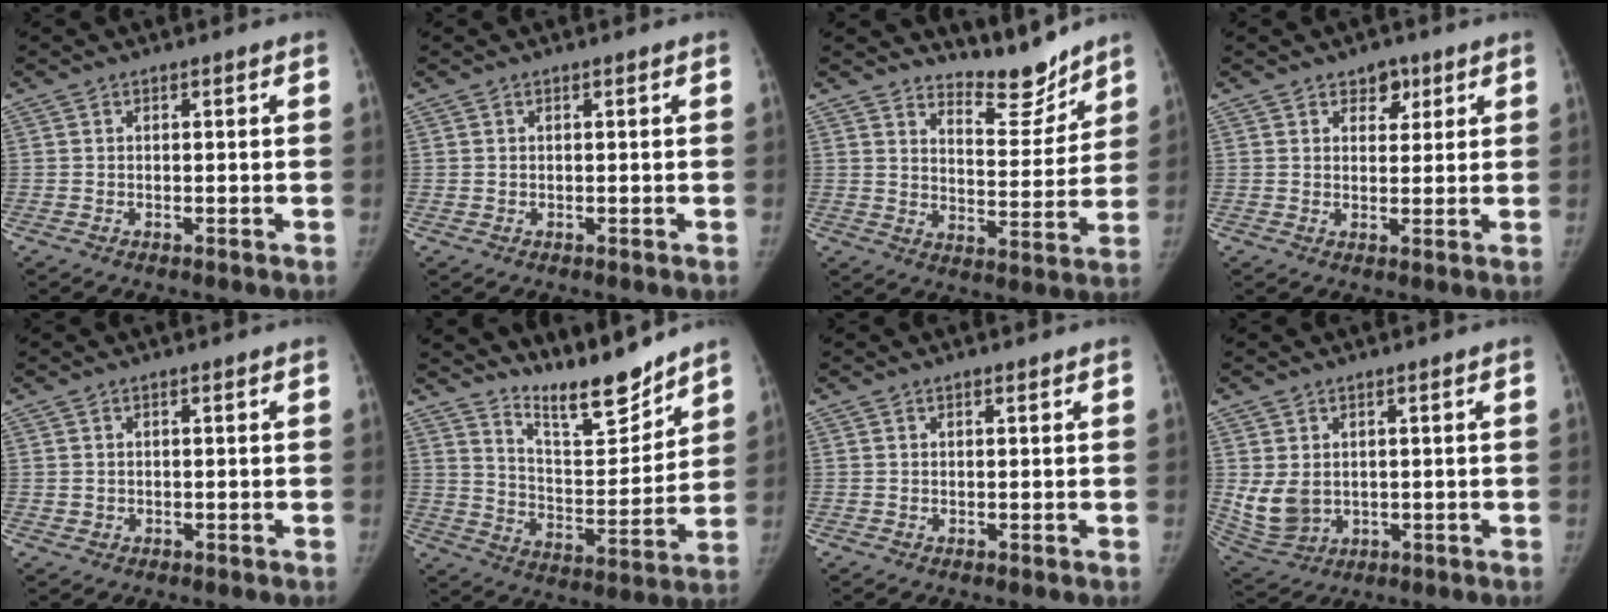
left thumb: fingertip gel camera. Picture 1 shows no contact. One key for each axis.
{"total": 0.0}
{"total": 9.2, "fx": 8.7, "fy": 2.4, "fz": 2.0, "tx": 0.002, "ty": -0.077, "tz": 0.143}
{"total": 4.0, "fx": 2.4, "fy": 2.7, "fz": 1.8, "tx": 0.001, "ty": -0.012, "tz": 0.034}
{"total": 0.7, "fx": 0.2, "fy": 0.7, "fz": 0.3, "tx": 0.001, "ty": 0.000, "tz": 0.004}
{"total": 13.1, "fx": 11.8, "fy": 2.6, "fz": 5.1, "tx": -0.052, "ty": -0.094, "tz": 0.210}
{"total": 0.6, "fx": 0.4, "fy": 0.2, "fz": 0.4, "tx": -0.007, "ty": -0.002, "tz": 0.007}
{"total": 7.0, "fx": 0.7, "fy": 5.3, "fz": 4.5, "tx": -0.084, "ty": -0.014, "tz": 0.035}